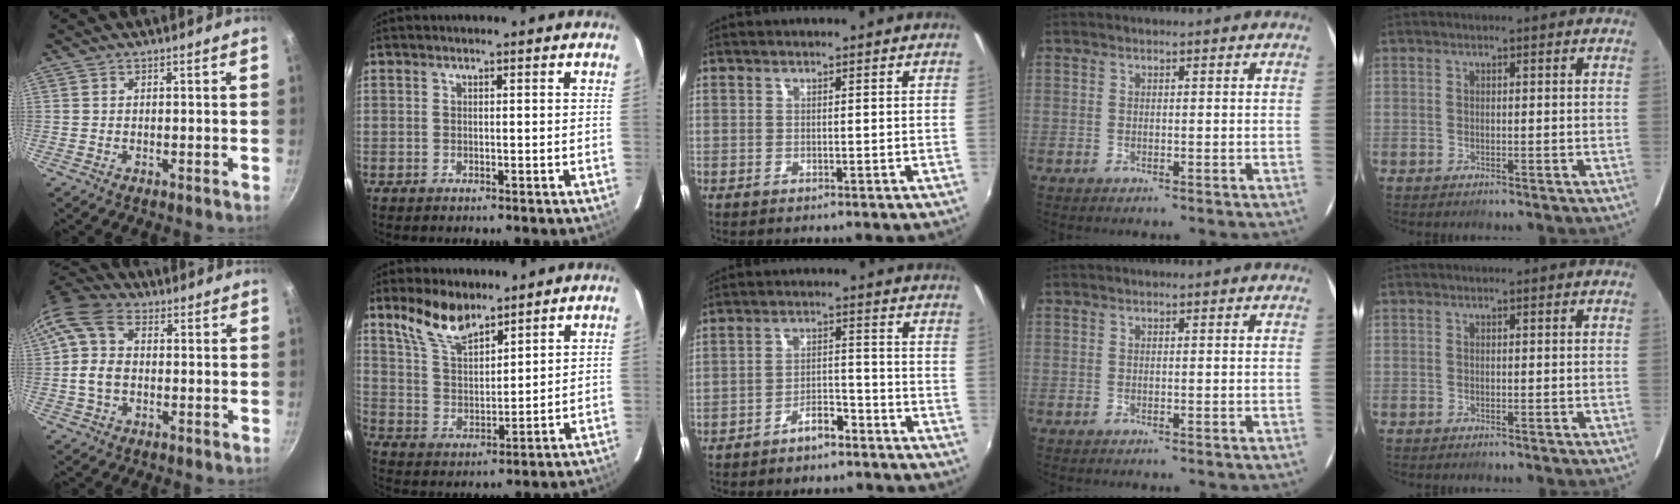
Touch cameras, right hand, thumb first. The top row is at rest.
{"thumb": {"total": 9.8, "force": [1.0, 7.0, 6.8], "torque": [-0.129, 0.013, 0.004]}, "index": {"total": 9.4, "force": [7.2, 3.5, 4.9], "torque": [-0.094, 0.011, 0.145]}, "middle": {"total": 7.4, "force": [-6.4, 2.6, 2.7], "torque": [-0.061, 0.025, -0.087]}}